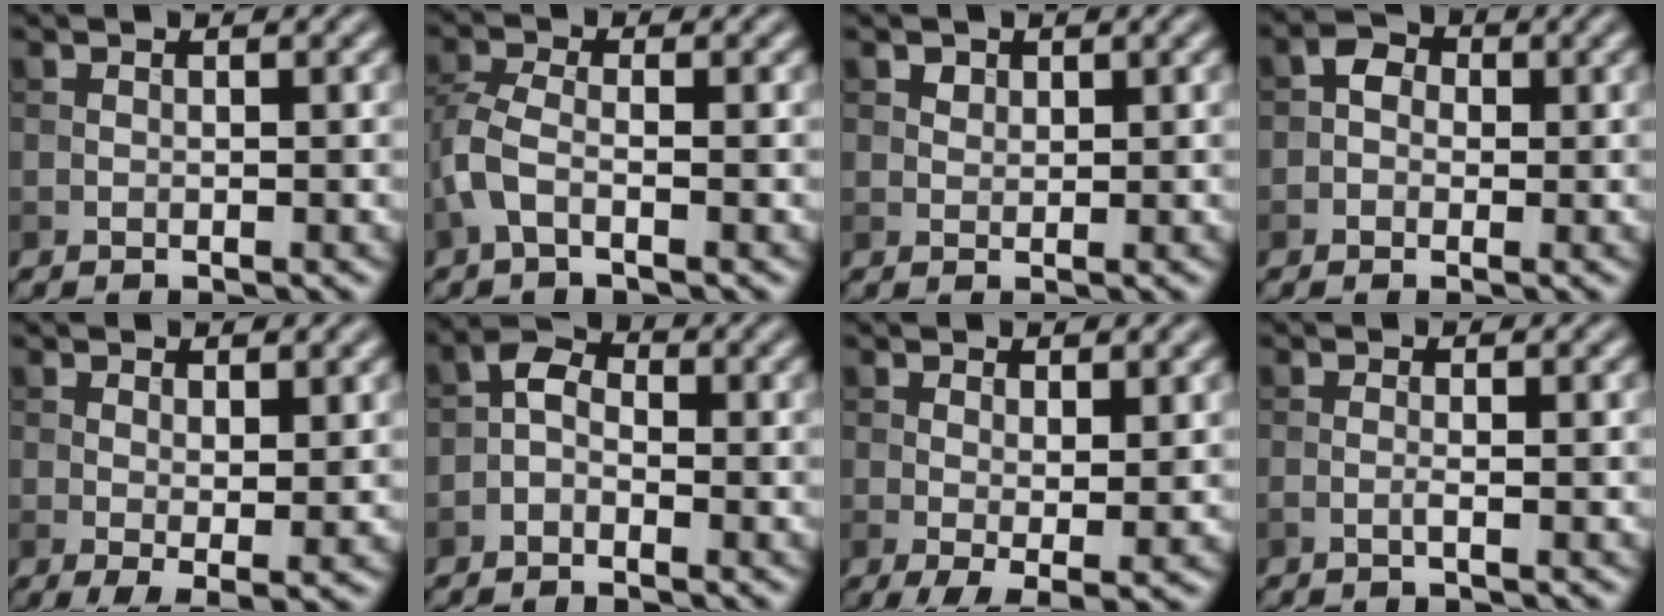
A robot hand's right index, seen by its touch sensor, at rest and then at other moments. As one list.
[{"total": 3.0, "force": [-1.2, 1.3, 2.4], "torque": [-0.066, 0.004, -0.036]}, {"total": 1.1, "force": [0.7, 0.8, 0.3], "torque": [-0.005, -0.003, 0.015]}, {"total": 1.8, "force": [-0.3, 1.6, 0.8], "torque": [-0.009, 0.005, -0.012]}, {"total": 2.6, "force": [0.5, 0.7, 2.4], "torque": [-0.041, -0.009, 0.012]}, {"total": 2.2, "force": [-1.0, 1.4, 1.3], "torque": [-0.021, 0.010, -0.026]}, {"total": 3.0, "force": [0.3, 0.9, 2.9], "torque": [-0.050, -0.008, 0.008]}, {"total": 0.8, "force": [-0.3, 0.2, 0.8], "torque": [-0.013, -0.002, -0.009]}]